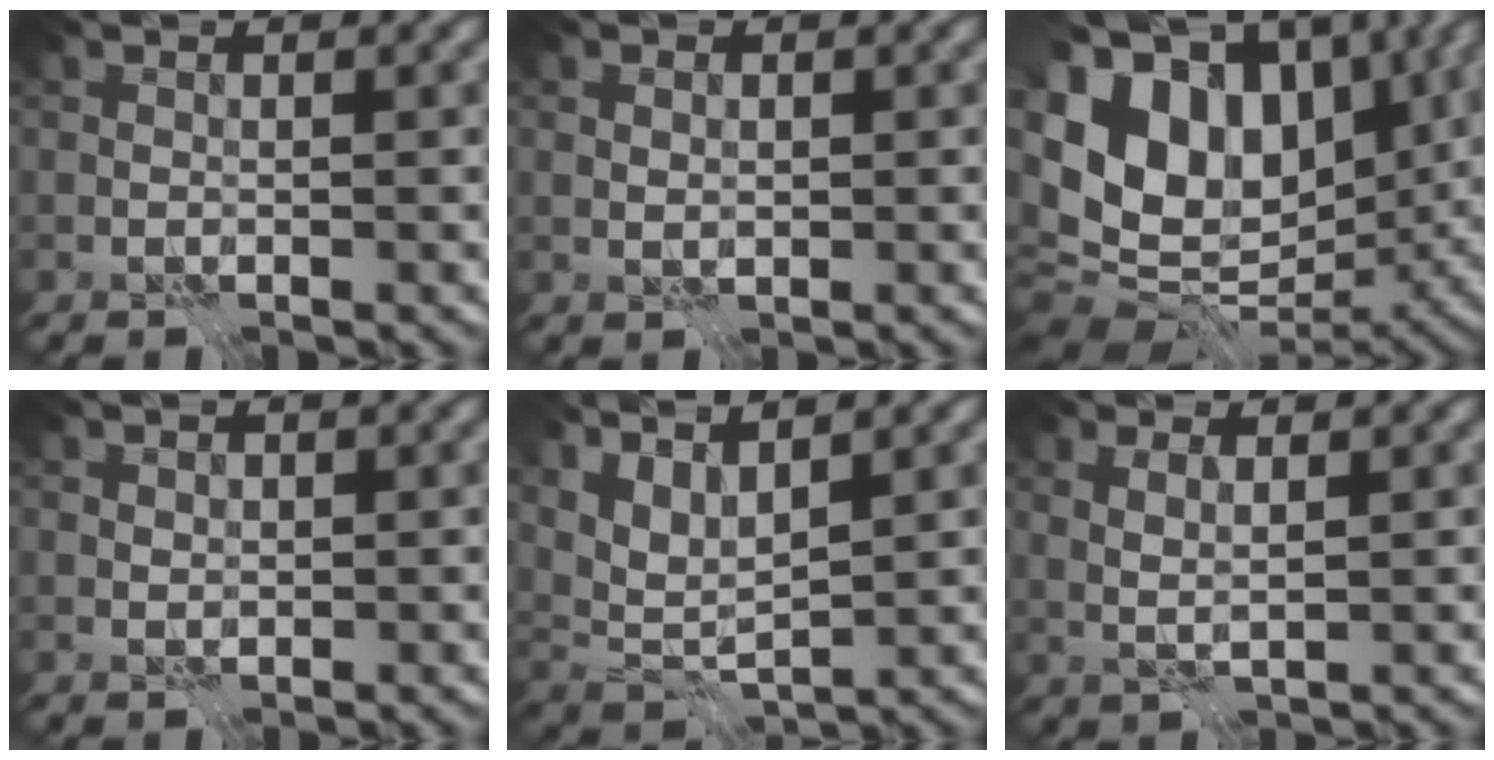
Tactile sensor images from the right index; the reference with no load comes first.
{"total": 1.0, "force": [0.3, 0.6, 0.7], "torque": [-0.013, 0.001, 0.009]}
{"total": 15.1, "force": [3.2, 10.1, 10.8], "torque": [-0.213, 0.025, 0.057]}
{"total": 0.7, "force": [0.4, 0.6, 0.2], "torque": [-0.004, -0.001, 0.007]}
{"total": 4.3, "force": [3.0, 1.3, 2.8], "torque": [-0.065, -0.005, 0.067]}
{"total": 1.8, "force": [0.8, 0.1, 1.6], "torque": [-0.036, 0.003, 0.020]}